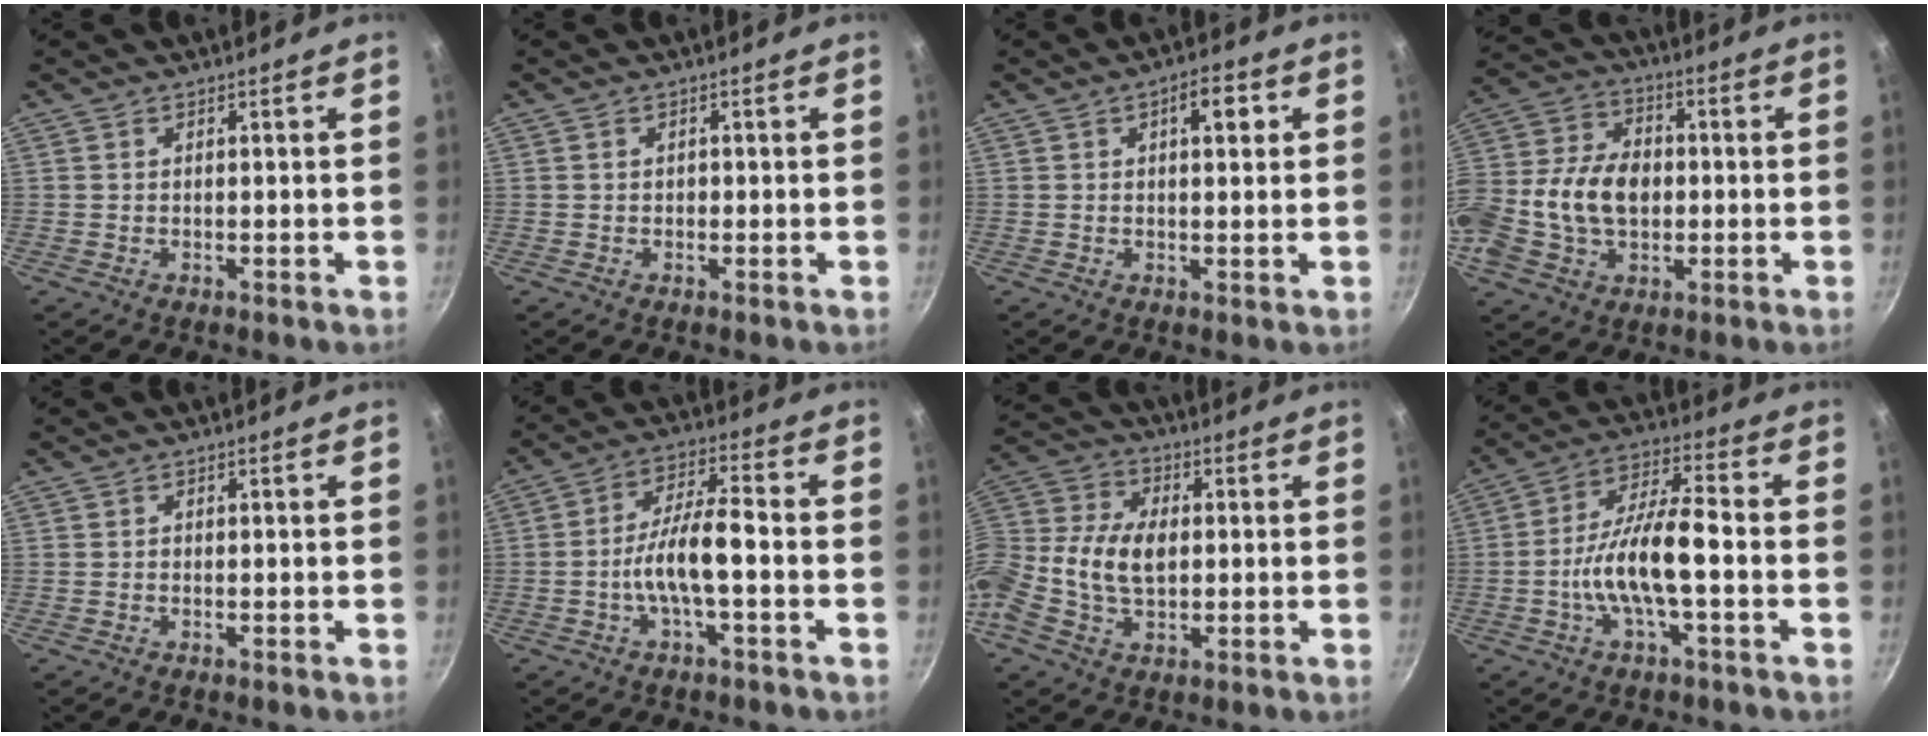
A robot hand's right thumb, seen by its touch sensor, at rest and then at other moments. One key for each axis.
{"total": 0.6, "fx": -0.1, "fy": 0.5, "fz": 0.3, "tx": -0.002, "ty": 0.003, "tz": -0.001}
{"total": 5.3, "fx": 1.6, "fy": 2.4, "fz": 4.4, "tx": -0.046, "ty": 0.003, "tz": 0.018}
{"total": 18.6, "fx": -1.7, "fy": 13.4, "fz": 12.8, "tx": -0.239, "ty": 0.034, "tz": -0.038}
{"total": 0.0}
{"total": 9.1, "fx": -2.4, "fy": 2.5, "fz": 8.4, "tx": -0.157, "ty": 0.035, "tz": -0.050}
{"total": 13.9, "fx": -0.4, "fy": 9.5, "fz": 10.2, "tx": -0.206, "ty": 0.024, "tz": -0.024}
{"total": 12.2, "fx": -2.9, "fy": 3.6, "fz": 11.3, "tx": -0.206, "ty": 0.037, "tz": -0.062}